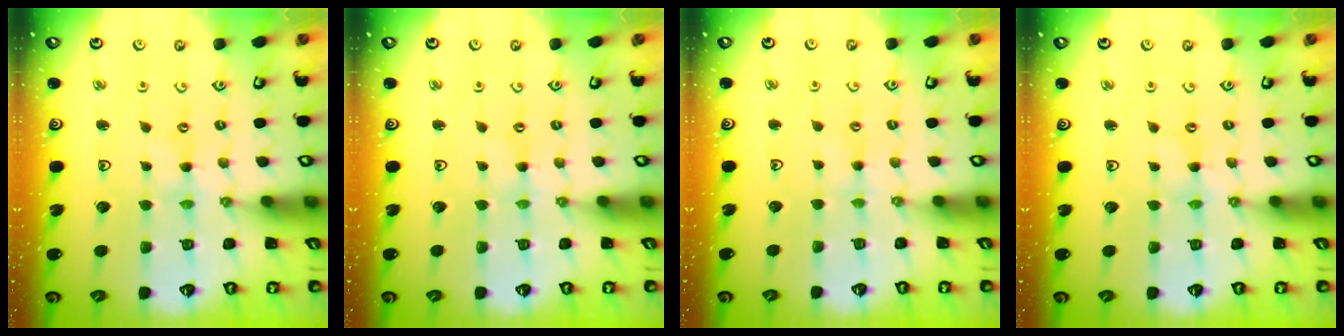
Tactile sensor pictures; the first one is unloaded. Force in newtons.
{"total": 0.0}
{"total": 2.4, "press": 2.4, "slide": 0.4}
{"total": 0.0}